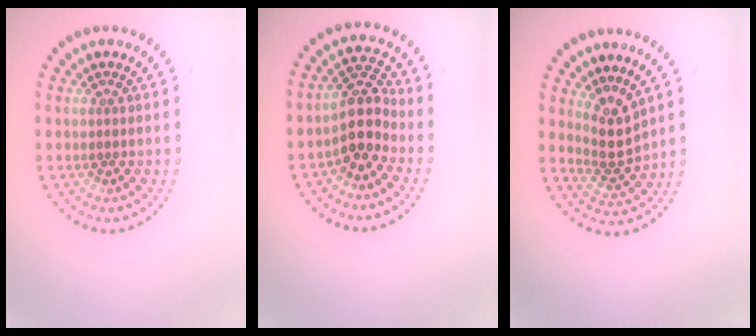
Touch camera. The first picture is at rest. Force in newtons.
{"total": 3.6, "press": 2.9, "slide": 2.2}
{"total": 2.8, "press": 2.1, "slide": 1.9}